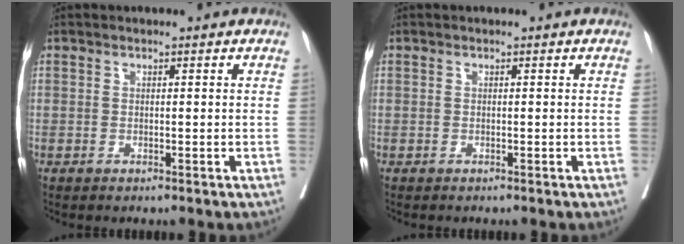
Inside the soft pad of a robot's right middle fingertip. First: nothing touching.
{"total": 0.0}